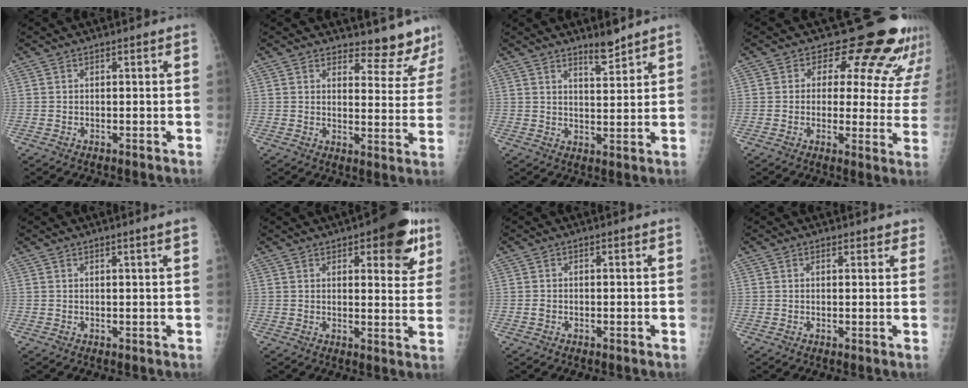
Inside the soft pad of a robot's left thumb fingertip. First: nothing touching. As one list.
[{"total": 9.4, "force": [9.1, 2.3, 0.9], "torque": [0.025, -0.088, 0.095]}, {"total": 4.5, "force": [3.9, 0.7, 2.2], "torque": [-0.027, -0.037, 0.063]}, {"total": 16.8, "force": [13.4, 7.6, 6.7], "torque": [-0.019, -0.080, 0.132]}, {"total": 2.5, "force": [1.6, -0.3, 1.9], "torque": [-0.025, -0.002, 0.024]}, {"total": 12.3, "force": [6.6, 4.6, 9.2], "torque": [-0.075, -0.026, 0.080]}, {"total": 0.9, "force": [0.2, 0.6, 0.7], "torque": [-0.010, 0.003, 0.005]}, {"total": 2.9, "force": [2.5, 1.1, 0.9], "torque": [0.014, -0.006, 0.023]}]